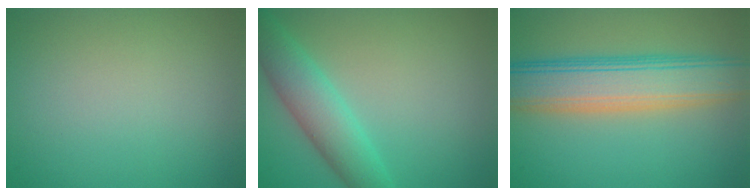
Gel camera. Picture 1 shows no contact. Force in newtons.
{"total": 4.4, "press": 4.4, "slide": 0.2}
{"total": 7.9, "press": 7.9, "slide": 0.2}